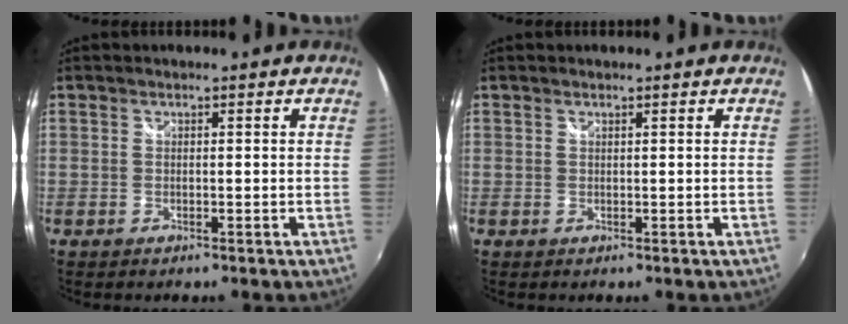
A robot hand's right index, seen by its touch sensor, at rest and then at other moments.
{"total": 0.0}